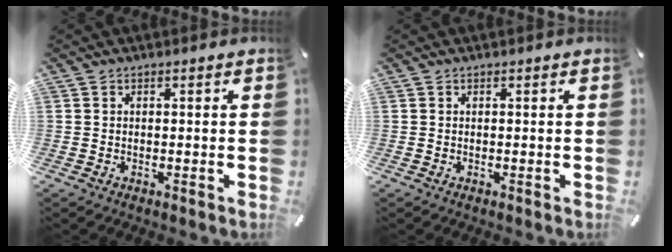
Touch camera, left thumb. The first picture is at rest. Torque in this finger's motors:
{"motor_torque": [0.02, 0.02, 0.00, 0.00, 0.00]}